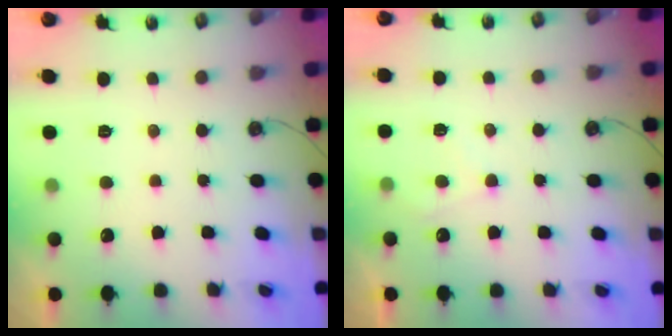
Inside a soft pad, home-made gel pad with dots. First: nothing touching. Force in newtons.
{"total": 6.2, "press": 6.2, "slide": 0.7}